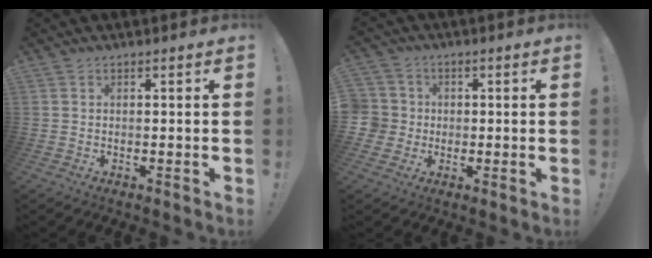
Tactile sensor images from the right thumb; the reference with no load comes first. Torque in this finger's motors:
{"motor_torque": [1.07, 1.07, 0.67, -0.46, 0.38]}